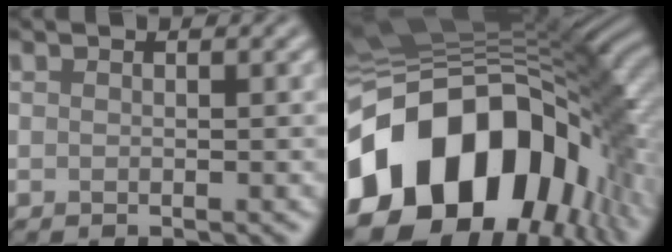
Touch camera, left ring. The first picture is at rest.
{"total": 19.0, "force": [-5.0, 12.6, 13.3], "torque": [-0.253, -0.014, -0.087]}